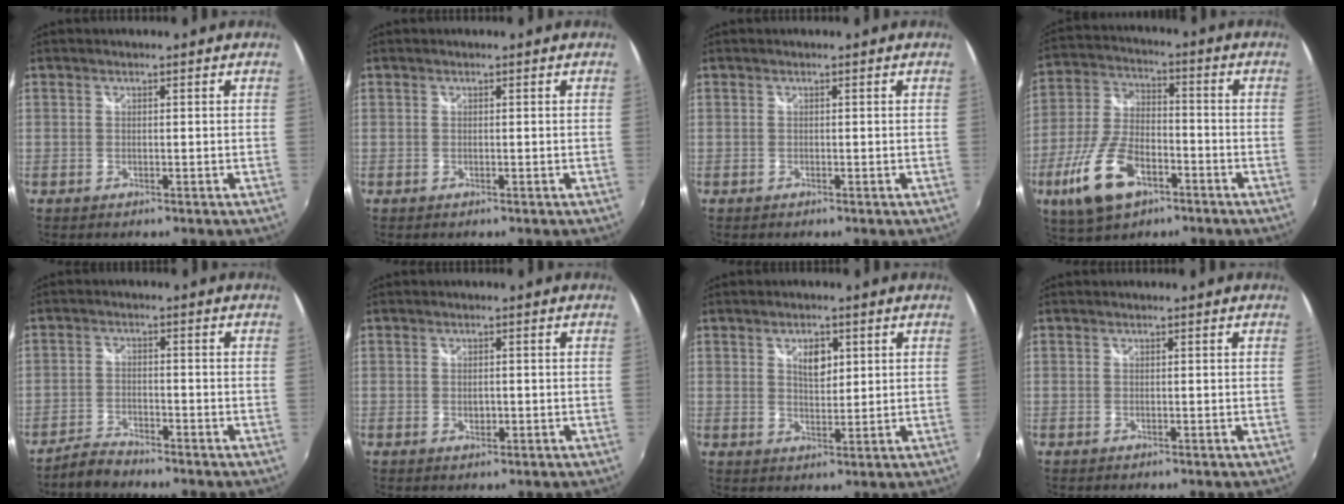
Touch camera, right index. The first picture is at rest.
{"total": 0.0}
{"total": 0.0}
{"total": 14.7, "force": [-7.3, 7.3, 10.5], "torque": [-0.234, -0.012, -0.134]}
{"total": 4.1, "force": [-3.8, 0.9, 1.3], "torque": [-0.040, -0.003, -0.076]}
{"total": 1.7, "force": [-0.3, 1.2, 1.2], "torque": [-0.019, -0.001, -0.004]}
{"total": 4.5, "force": [1.8, 2.4, 3.3], "torque": [-0.052, 0.004, 0.030]}
{"total": 0.0}